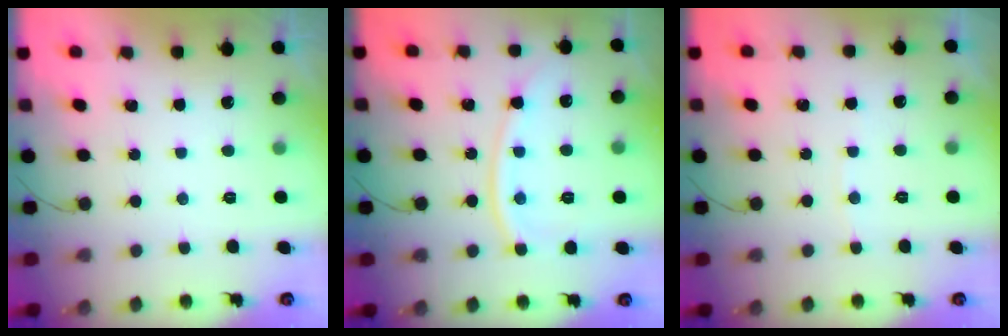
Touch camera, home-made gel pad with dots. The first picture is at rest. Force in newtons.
{"total": 11.6, "press": 11.5, "slide": 1.3}
{"total": 2.2, "press": 2.2, "slide": 0.3}